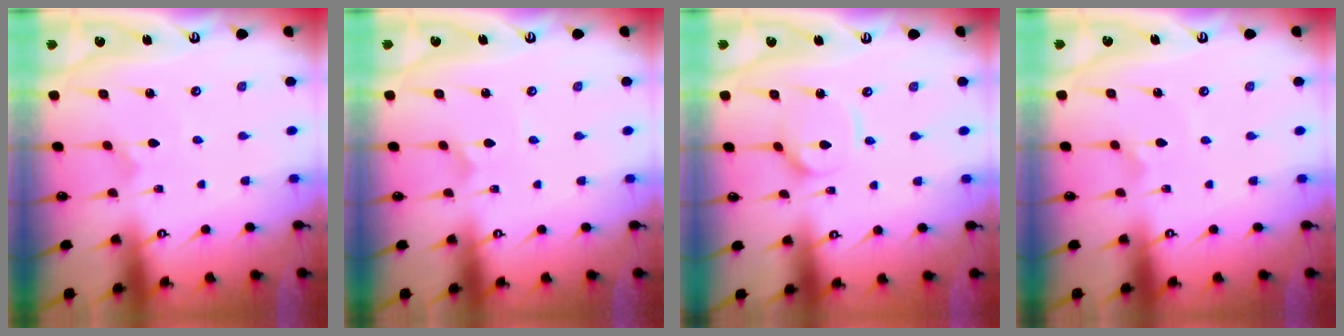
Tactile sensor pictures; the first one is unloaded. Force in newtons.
{"total": 0.0}
{"total": 4.5, "press": 4.5, "slide": 0.4}
{"total": 2.0, "press": 2.0, "slide": 0.1}